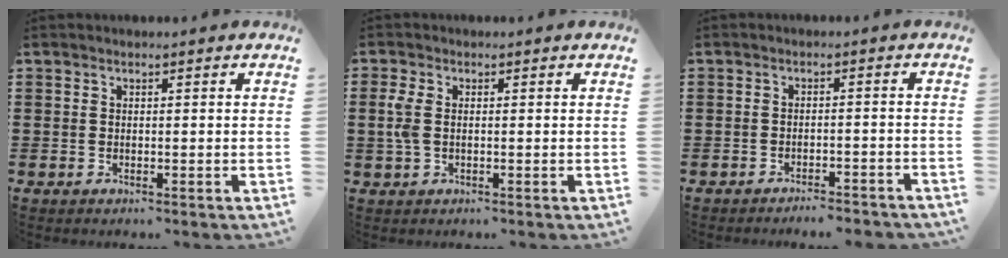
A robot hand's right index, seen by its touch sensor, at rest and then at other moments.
{"total": 3.3, "force": [0.0, 1.8, 2.8], "torque": [-0.077, -0.001, -0.007]}
{"total": 2.4, "force": [-2.3, -0.1, 0.3], "torque": [-0.010, 0.000, -0.050]}